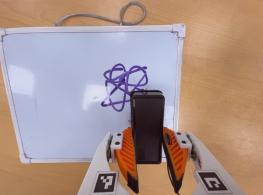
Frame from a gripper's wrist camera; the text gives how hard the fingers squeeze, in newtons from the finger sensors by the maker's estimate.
{"total": 6.5, "left": 4.6, "right": 8.4}